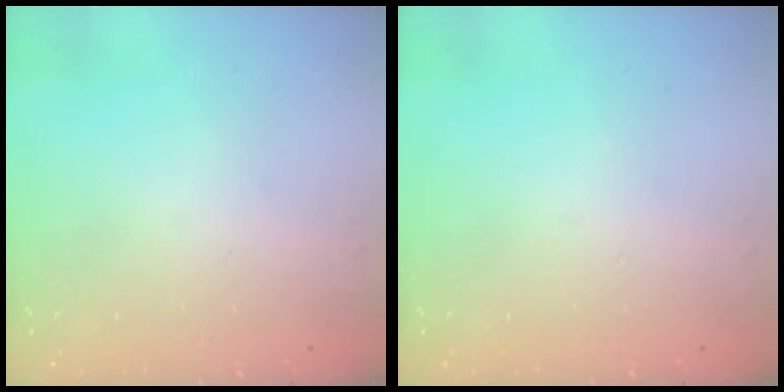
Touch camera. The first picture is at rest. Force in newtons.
{"total": 0.0}